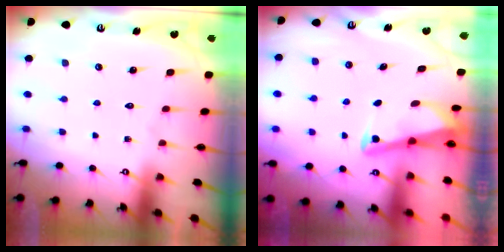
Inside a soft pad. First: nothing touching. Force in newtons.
{"total": 2.8, "press": 2.8, "slide": 0.4}